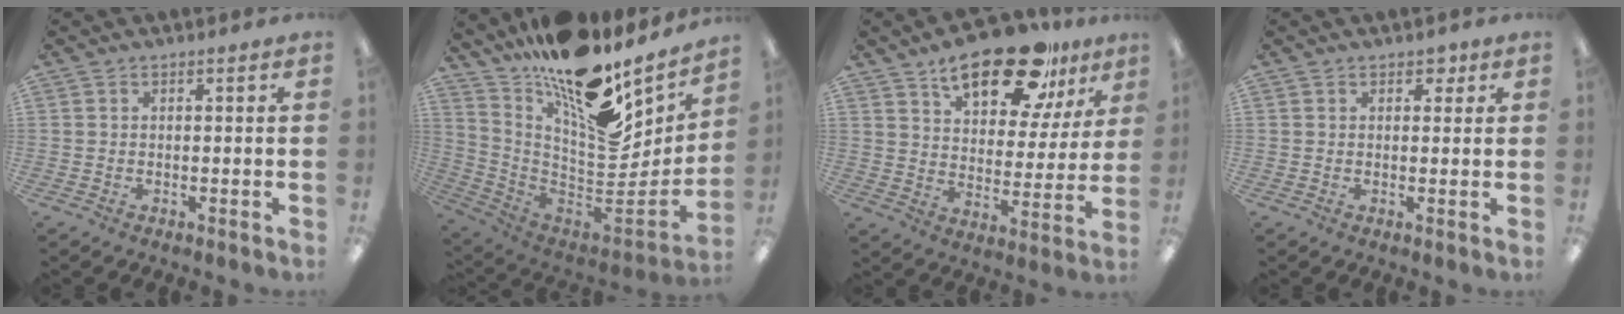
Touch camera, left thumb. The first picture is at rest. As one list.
[{"total": 17.1, "force": [11.7, 7.0, 10.2], "torque": [-0.149, -0.109, 0.196]}, {"total": 19.8, "force": [13.7, 8.4, 11.6], "torque": [-0.177, -0.070, 0.228]}, {"total": 2.8, "force": [1.7, 1.7, 1.4], "torque": [-0.005, -0.006, 0.025]}]